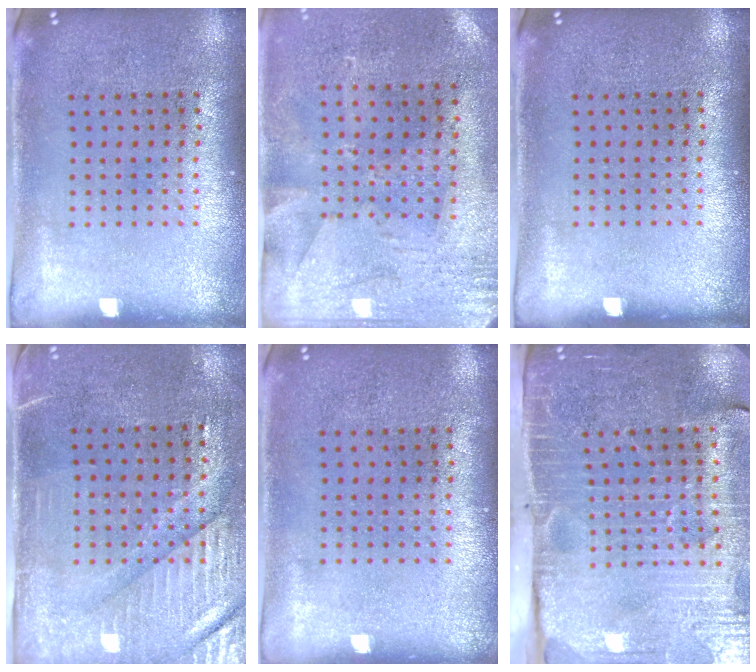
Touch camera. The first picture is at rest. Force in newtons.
{"total": 2.8, "press": 2.3, "slide": 1.6}
{"total": 0.0}
{"total": 3.5, "press": 3.2, "slide": 1.6}
{"total": 0.0}
{"total": 3.9, "press": 3.6, "slide": 1.4}